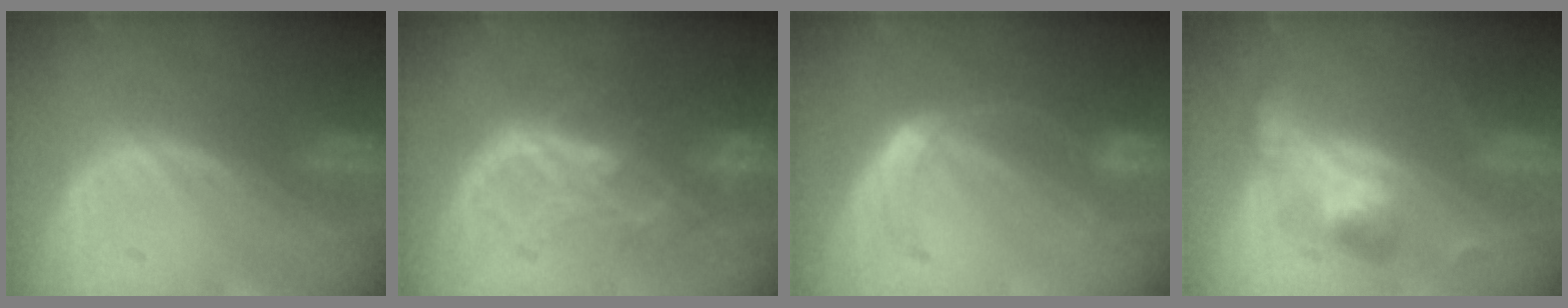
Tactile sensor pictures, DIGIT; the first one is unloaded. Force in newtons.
{"total": 7.9, "press": 7.6, "slide": 2.3}
{"total": 5.9, "press": 5.1, "slide": 2.9}
{"total": 5.5, "press": 5.3, "slide": 1.6}